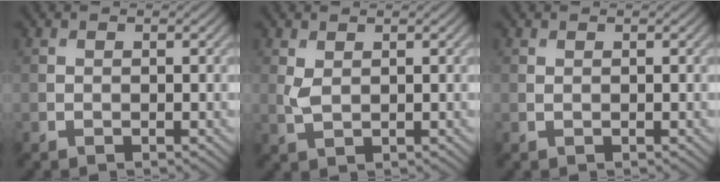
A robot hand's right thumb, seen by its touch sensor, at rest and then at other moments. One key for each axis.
{"total": 1.8, "fx": 0.7, "fy": 0.9, "fz": 1.4, "tx": -0.039, "ty": -0.001, "tz": 0.017}
{"total": 0.0}